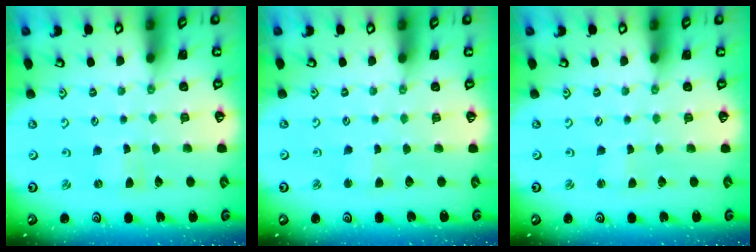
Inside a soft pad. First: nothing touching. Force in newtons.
{"total": 1.8, "press": 1.8, "slide": 0.2}
{"total": 0.0}